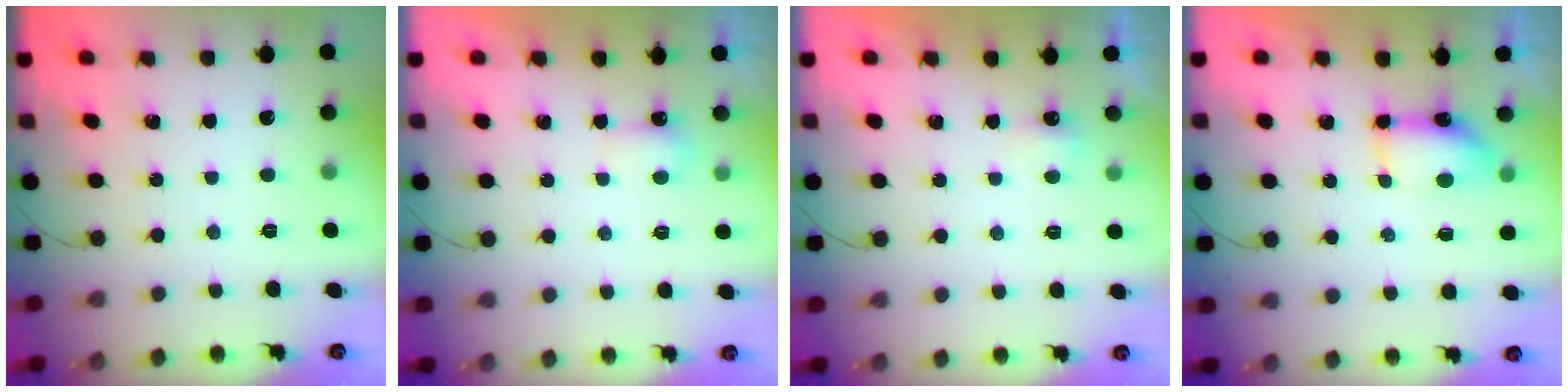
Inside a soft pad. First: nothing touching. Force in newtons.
{"total": 3.0, "press": 2.9, "slide": 0.8}
{"total": 2.3, "press": 2.2, "slide": 0.6}
{"total": 5.8, "press": 5.8, "slide": 0.7}